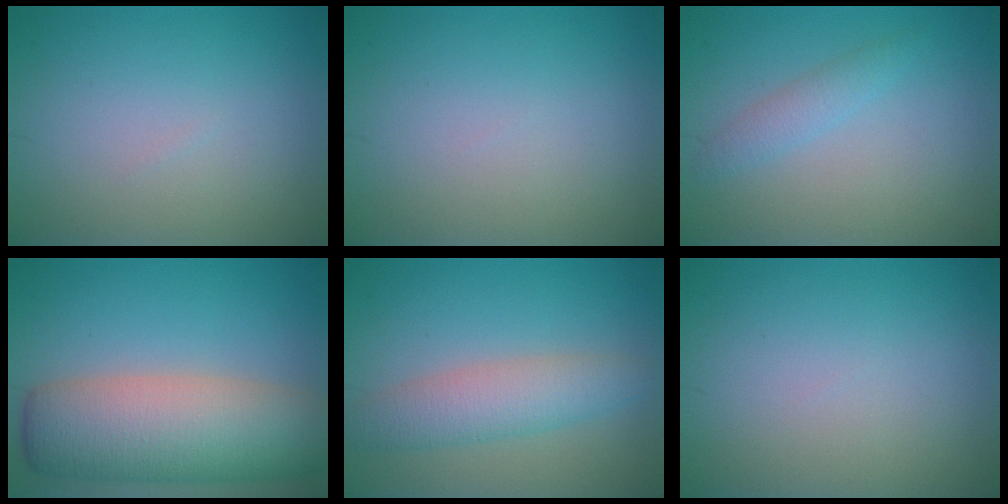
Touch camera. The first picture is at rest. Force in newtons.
{"total": 0.0}
{"total": 1.7, "press": 1.7, "slide": 0.1}
{"total": 10.6, "press": 10.5, "slide": 0.5}
{"total": 4.2, "press": 4.2, "slide": 0.3}
{"total": 0.0}